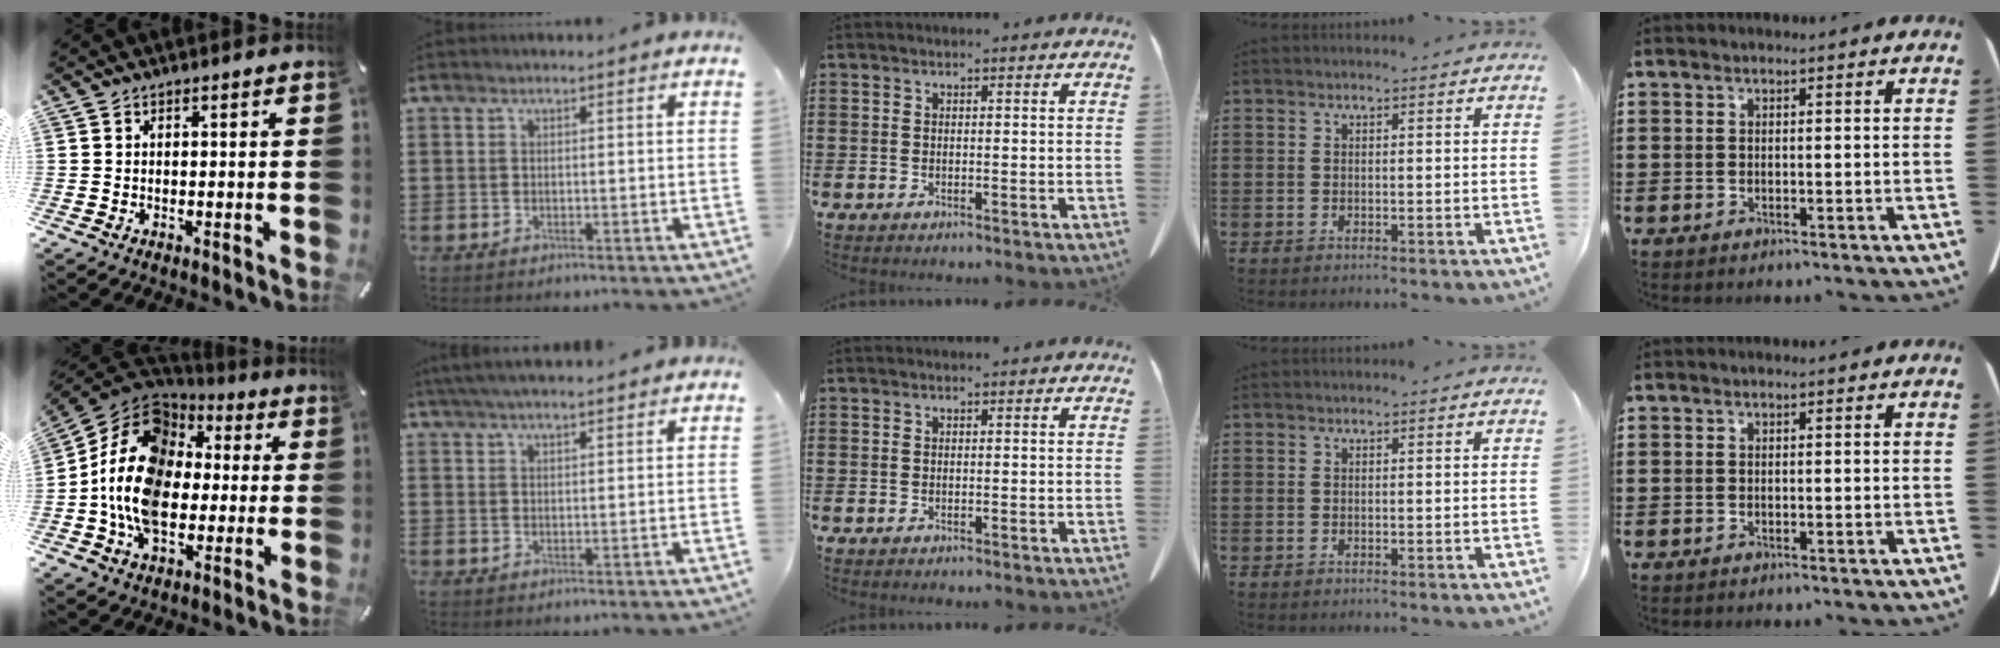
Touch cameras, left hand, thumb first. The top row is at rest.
{"thumb": {"total": 17.1, "force": [-2.1, 13.0, 10.9], "torque": [-0.248, 0.013, -0.043]}, "index": {"total": 3.5, "force": [3.2, 0.1, 1.5], "torque": [-0.037, 0.000, 0.060]}}